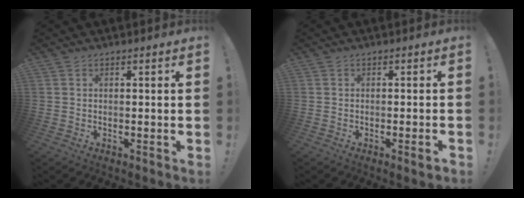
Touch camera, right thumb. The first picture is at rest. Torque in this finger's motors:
{"motor_torque": [0.42, 0.22, -1.04, 0.08, 0.00]}